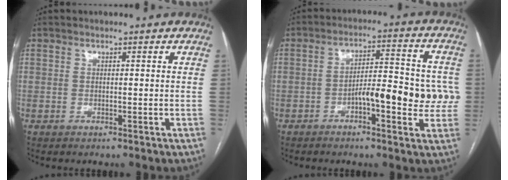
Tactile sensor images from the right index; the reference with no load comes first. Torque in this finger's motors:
{"motor_torque": [0.91, 0.71, 0.18, 0.03]}